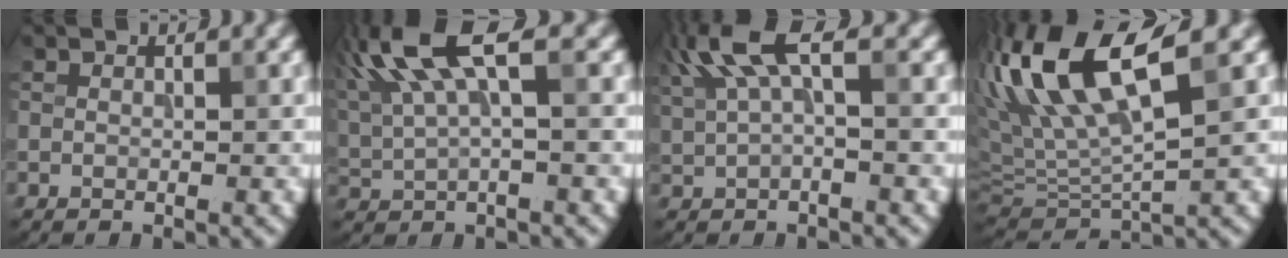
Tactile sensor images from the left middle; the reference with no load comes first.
{"total": 7.8, "force": [3.5, 2.3, 6.5], "torque": [-0.145, 0.014, 0.069]}
{"total": 5.2, "force": [2.2, 1.7, 4.4], "torque": [-0.097, 0.010, 0.042]}
{"total": 12.3, "force": [4.3, 3.4, 11.1], "torque": [-0.229, 0.025, 0.079]}